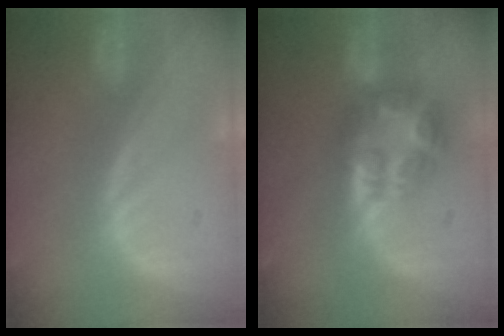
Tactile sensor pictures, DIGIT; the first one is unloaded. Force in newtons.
{"total": 7.6, "press": 6.6, "slide": 3.6}